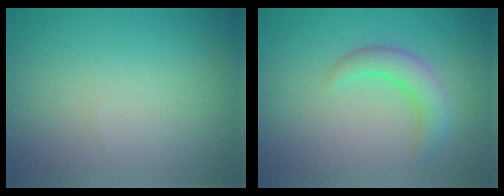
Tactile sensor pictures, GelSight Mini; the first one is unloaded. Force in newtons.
{"total": 3.3, "press": 3.3, "slide": 0.3}